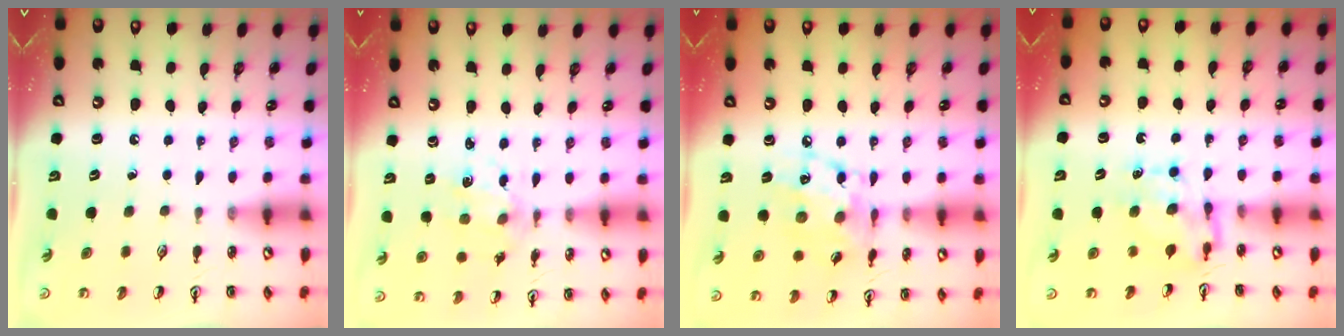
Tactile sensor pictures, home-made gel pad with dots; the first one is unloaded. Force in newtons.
{"total": 2.9, "press": 2.8, "slide": 0.9}
{"total": 12.2, "press": 12.1, "slide": 0.7}
{"total": 6.6, "press": 6.5, "slide": 0.6}